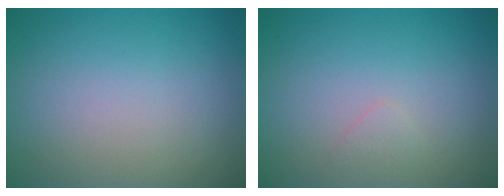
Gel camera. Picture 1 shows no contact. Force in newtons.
{"total": 0.7, "press": 0.7, "slide": 0.0}